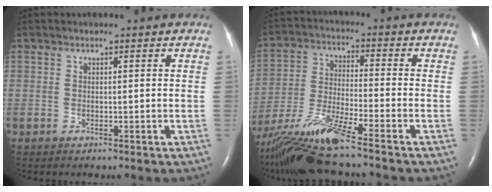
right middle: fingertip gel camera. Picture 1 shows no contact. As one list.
[{"total": 14.7, "force": [-11.7, -0.1, 9.0], "torque": [-0.196, -0.022, -0.222]}]